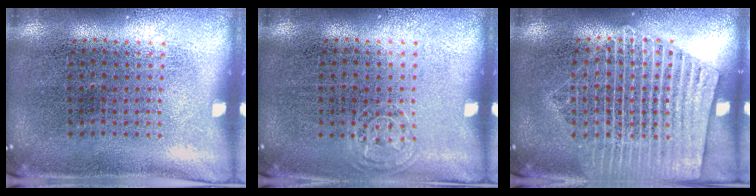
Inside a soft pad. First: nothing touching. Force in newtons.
{"total": 0.7, "press": 0.6, "slide": 0.3}
{"total": 2.1, "press": 2.1, "slide": 0.2}